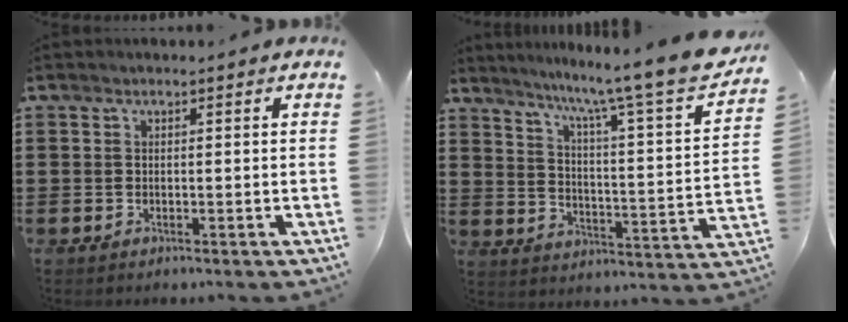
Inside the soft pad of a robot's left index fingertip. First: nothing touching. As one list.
[{"total": 9.5, "force": [8.0, -1.0, 4.9], "torque": [-0.101, -0.076, 0.120]}]